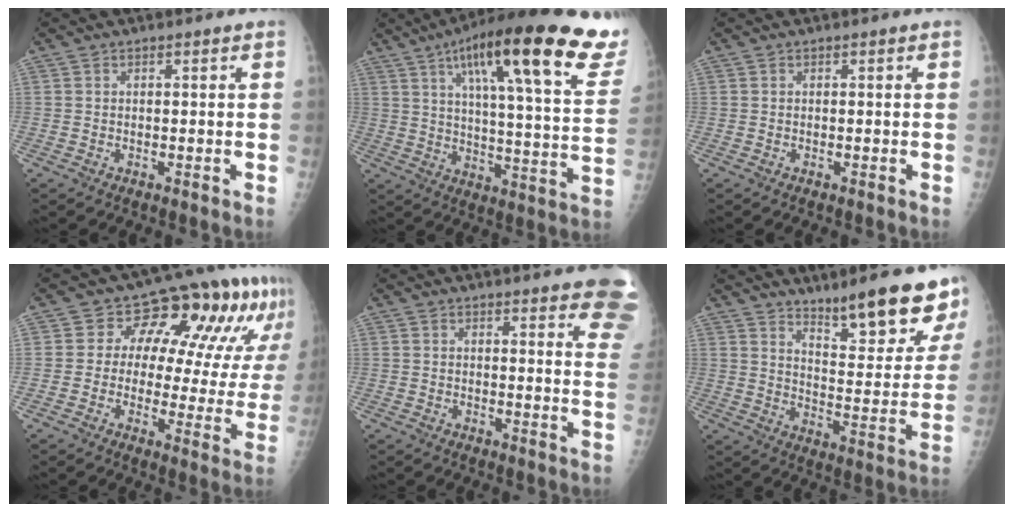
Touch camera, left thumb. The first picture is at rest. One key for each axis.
{"total": 29.9, "fx": 18.1, "fy": 6.1, "fz": 23.0, "tx": -0.299, "ty": -0.043, "tz": 0.250}
{"total": 0.0}
{"total": 17.1, "fx": 8.5, "fy": 9.2, "fz": 11.6, "tx": -0.099, "ty": -0.023, "tz": 0.093}
{"total": 14.0, "fx": 10.2, "fy": 3.1, "fz": 9.1, "tx": -0.082, "ty": -0.045, "tz": 0.100}
{"total": 16.7, "fx": 12.6, "fy": 3.3, "fz": 10.4, "tx": -0.105, "ty": -0.093, "tz": 0.193}